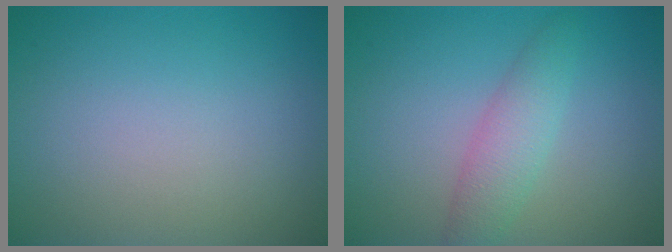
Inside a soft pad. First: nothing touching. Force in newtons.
{"total": 2.9, "press": 2.9, "slide": 0.0}